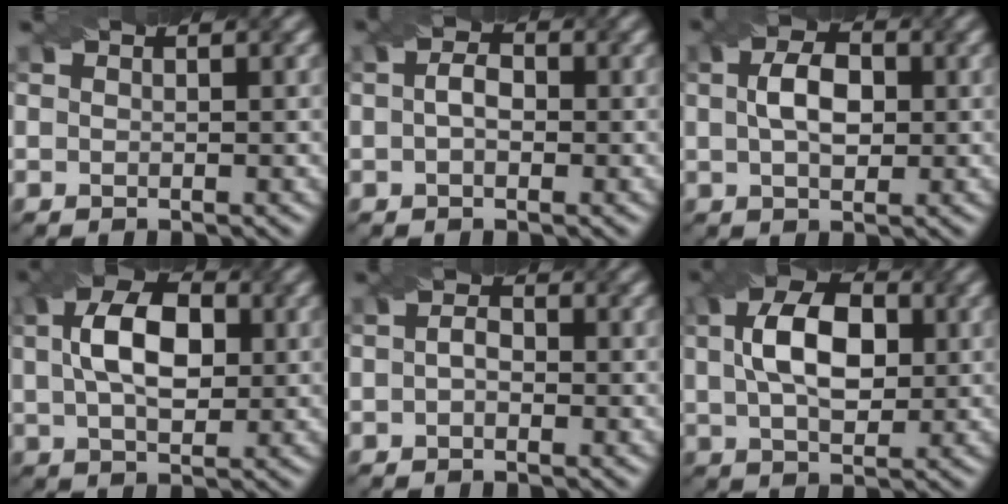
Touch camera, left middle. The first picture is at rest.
{"total": 2.2, "force": [0.0, 1.4, 1.7], "torque": [-0.033, 0.007, -0.004]}
{"total": 4.3, "force": [0.5, 2.6, 3.4], "torque": [-0.067, 0.006, 0.006]}
{"total": 7.3, "force": [1.4, 4.2, 5.8], "torque": [-0.108, 0.016, 0.020]}
{"total": 1.5, "force": [-0.1, 0.9, 1.1], "torque": [-0.022, 0.003, -0.006]}
{"total": 7.4, "force": [1.4, 4.3, 5.9], "torque": [-0.110, 0.014, 0.020]}